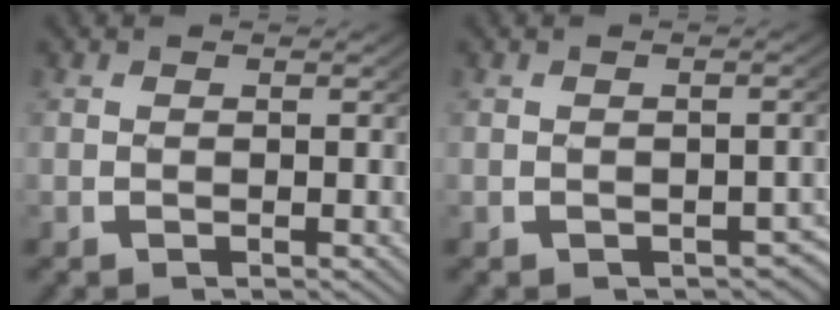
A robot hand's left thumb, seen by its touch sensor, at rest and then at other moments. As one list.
[{"total": 1.8, "force": [-1.3, 0.9, 0.8], "torque": [-0.003, -0.007, -0.016]}]